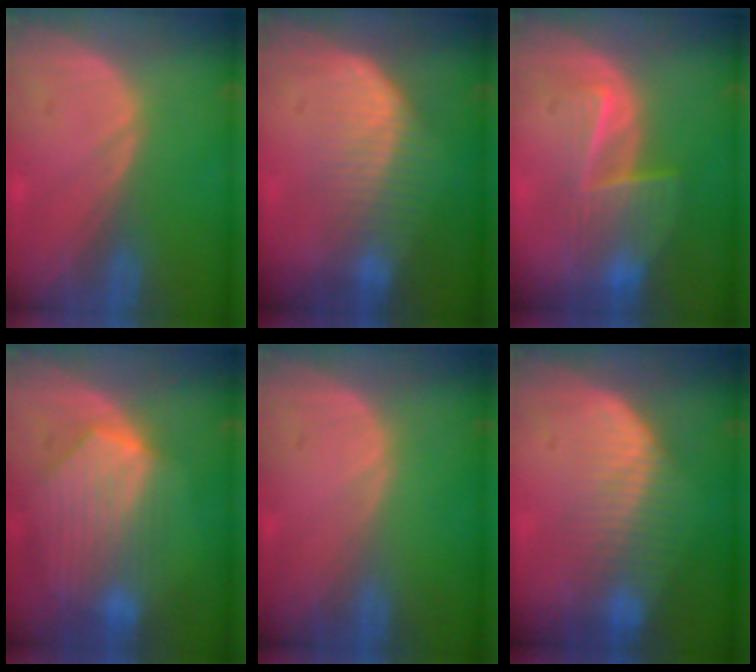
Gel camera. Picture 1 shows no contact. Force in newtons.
{"total": 6.8, "press": 6.3, "slide": 2.5}
{"total": 6.7, "press": 6.4, "slide": 2.0}
{"total": 8.6, "press": 7.8, "slide": 3.7}
{"total": 0.0}
{"total": 7.6, "press": 6.7, "slide": 3.5}